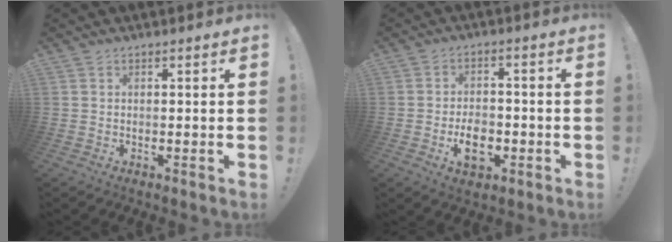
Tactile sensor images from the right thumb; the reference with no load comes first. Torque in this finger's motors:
{"motor_torque": [-0.03, 0.11, 0.87, -0.54, 0.01]}